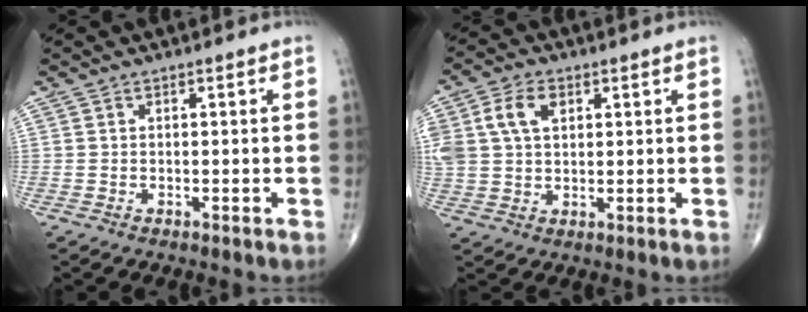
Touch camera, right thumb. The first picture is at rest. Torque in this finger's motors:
{"motor_torque": [1.06, 1.22, 1.03, 0.35, 0.10]}